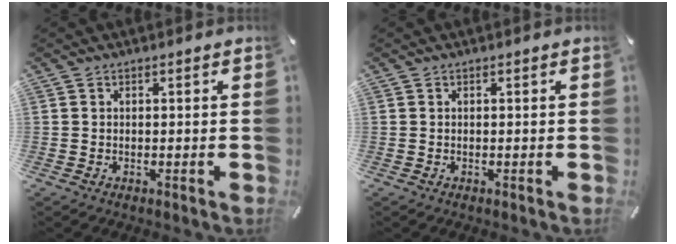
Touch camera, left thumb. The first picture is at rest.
{"total": 0.0}